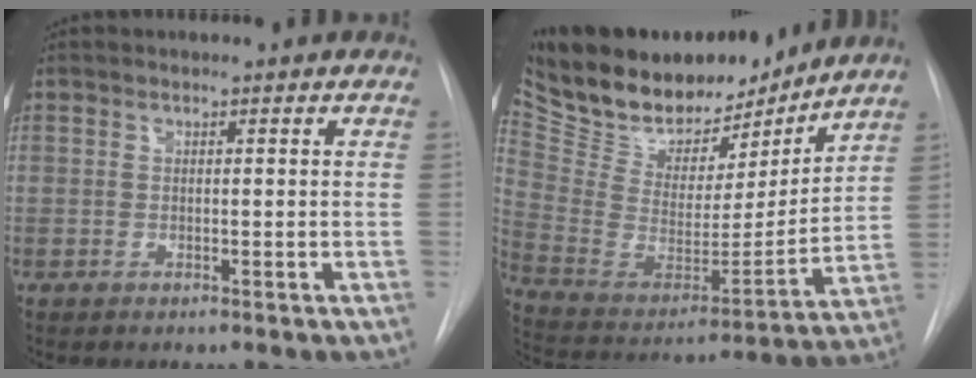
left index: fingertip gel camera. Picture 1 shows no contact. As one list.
[{"total": 21.3, "force": [18.2, 7.5, 8.0], "torque": [-0.153, -0.012, 0.304]}]